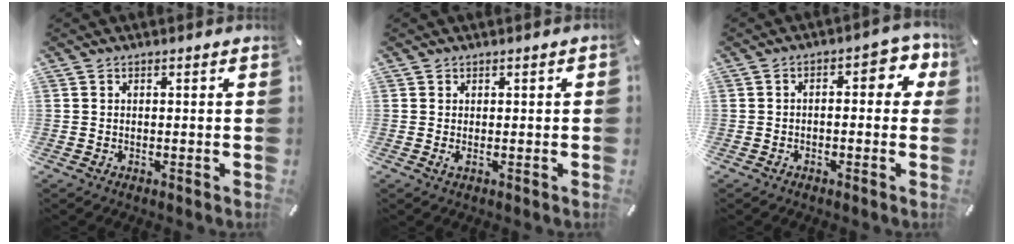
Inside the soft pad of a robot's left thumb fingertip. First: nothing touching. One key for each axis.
{"total": 1.0, "fx": -0.1, "fy": 0.5, "fz": 0.9, "tx": -0.015, "ty": -0.001, "tz": -0.001}
{"total": 5.9, "fx": 0.0, "fy": 3.1, "fz": 5.0, "tx": -0.073, "ty": 0.004, "tz": -0.008}